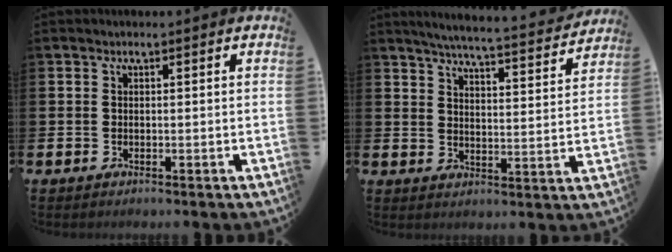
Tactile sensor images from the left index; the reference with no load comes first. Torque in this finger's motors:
{"motor_torque": [1.01, -1.14, 0.40, 0.09]}